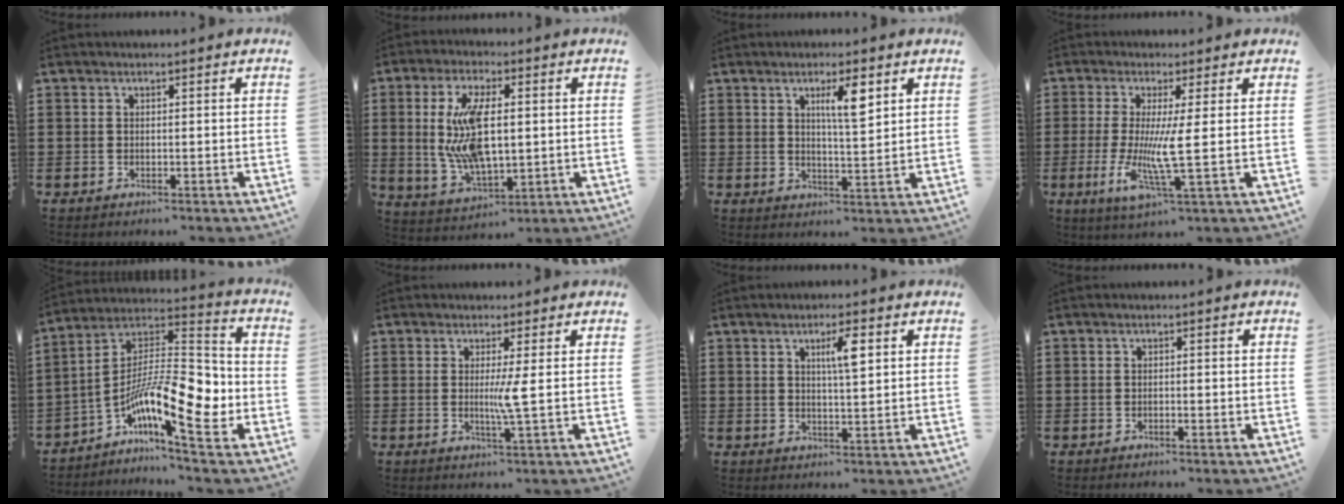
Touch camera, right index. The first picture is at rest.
{"total": 11.1, "force": [0.9, 4.9, 10.0], "torque": [-0.218, -0.003, 0.011]}
{"total": 5.5, "force": [2.6, 1.1, 4.7], "torque": [-0.084, 0.002, 0.037]}
{"total": 7.3, "force": [-0.3, -0.1, 7.2], "torque": [-0.155, -0.024, -0.011]}
{"total": 14.0, "force": [-5.7, 3.4, 12.3], "torque": [-0.247, -0.015, -0.106]}
{"total": 3.4, "force": [0.1, -0.7, 3.3], "torque": [-0.060, -0.013, -0.001]}
{"total": 4.3, "force": [1.6, 0.8, 4.0], "torque": [-0.066, 0.002, 0.019]}
{"total": 0.6, "force": [-0.3, 0.0, 0.5], "torque": [-0.010, -0.003, -0.005]}